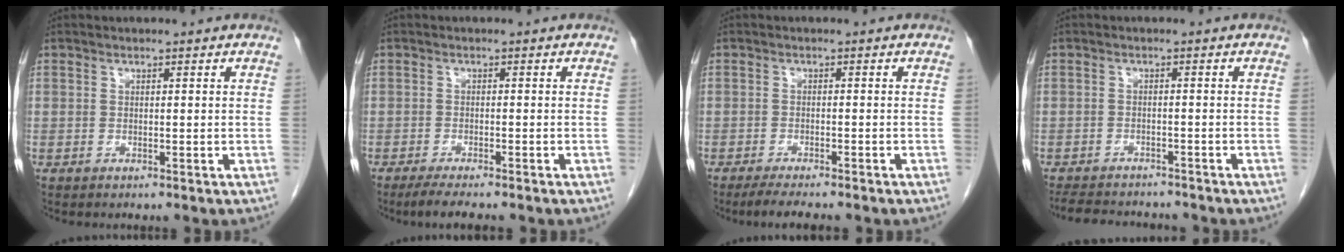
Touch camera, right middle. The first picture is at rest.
{"total": 4.8, "force": [-3.9, 0.4, 2.8], "torque": [-0.047, -0.012, -0.059]}
{"total": 5.1, "force": [-4.2, 0.3, 2.9], "torque": [-0.046, -0.012, -0.063]}
{"total": 9.1, "force": [-8.4, 2.4, 2.8], "torque": [-0.052, -0.002, -0.115]}